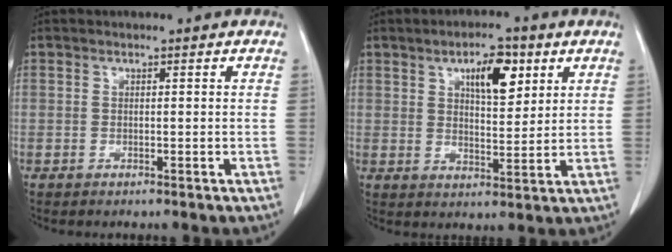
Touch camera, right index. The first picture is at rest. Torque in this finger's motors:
{"motor_torque": [0.04, 0.28, 0.09, 0.07]}